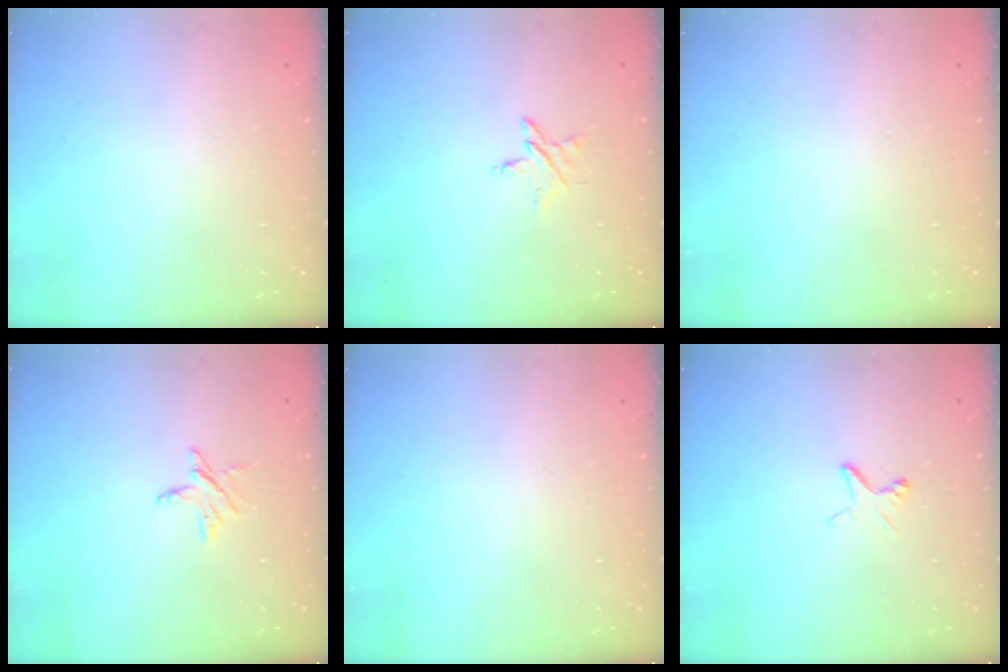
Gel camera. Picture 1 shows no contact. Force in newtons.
{"total": 3.5, "press": 3.5, "slide": 0.3}
{"total": 0.0}
{"total": 3.7, "press": 3.7, "slide": 0.2}
{"total": 0.0}
{"total": 3.9, "press": 3.8, "slide": 0.4}